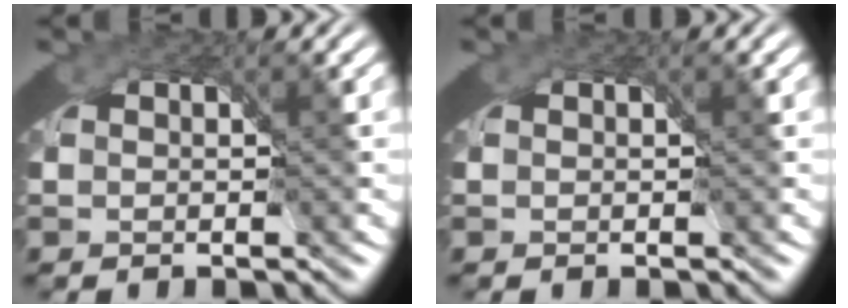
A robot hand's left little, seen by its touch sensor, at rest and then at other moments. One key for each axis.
{"total": 0.0}